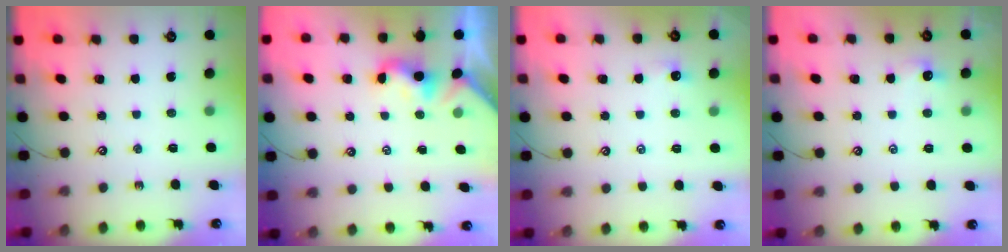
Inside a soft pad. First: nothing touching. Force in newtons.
{"total": 2.0, "press": 1.9, "slide": 0.5}
{"total": 2.3, "press": 2.3, "slide": 0.4}
{"total": 1.1, "press": 1.0, "slide": 0.4}